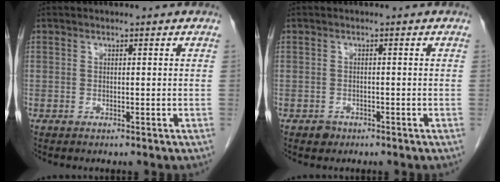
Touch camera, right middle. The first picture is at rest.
{"total": 1.3, "force": [-0.8, 0.9, 0.2], "torque": [-0.001, 0.003, -0.012]}